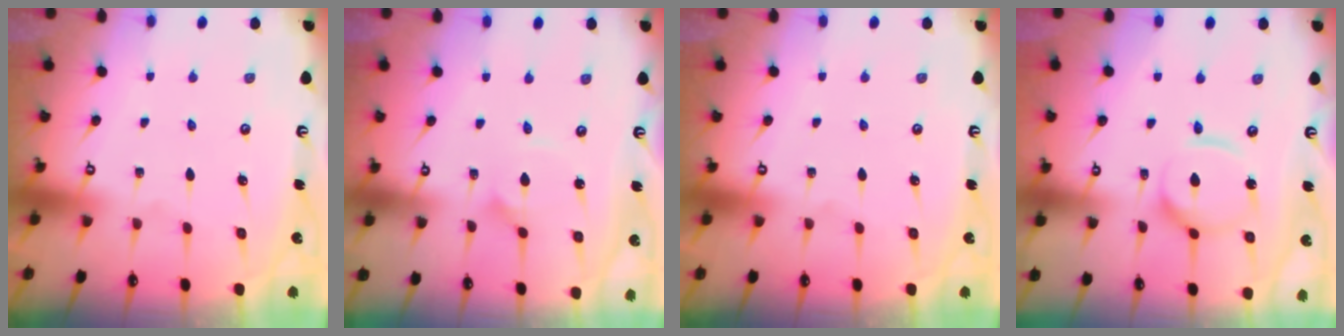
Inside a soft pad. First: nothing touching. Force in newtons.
{"total": 2.0, "press": 2.0, "slide": 0.0}
{"total": 0.0}
{"total": 10.7, "press": 10.7, "slide": 0.9}